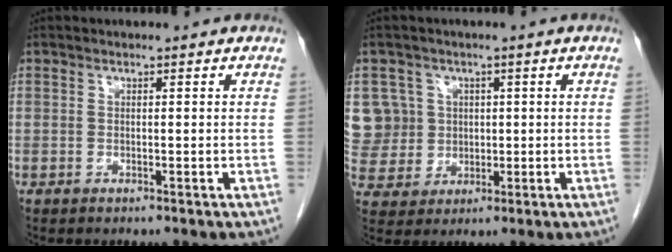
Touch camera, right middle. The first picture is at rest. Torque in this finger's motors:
{"motor_torque": [0.29, 0.01, -0.01, -0.01]}